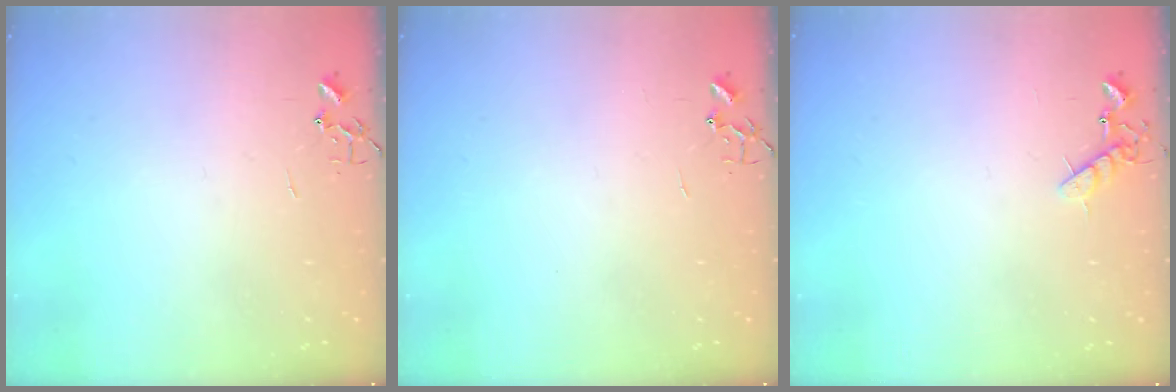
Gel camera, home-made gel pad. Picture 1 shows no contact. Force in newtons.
{"total": 0.0}
{"total": 6.3, "press": 6.2, "slide": 0.9}